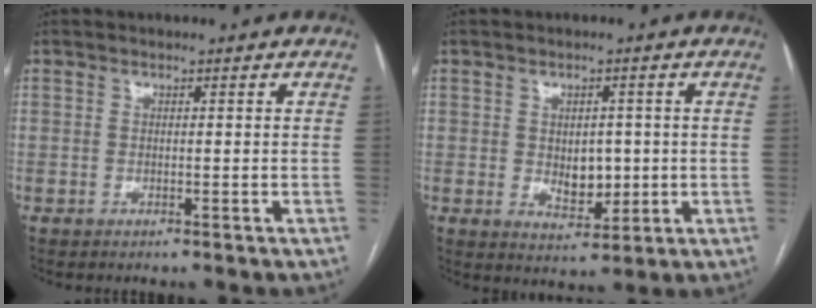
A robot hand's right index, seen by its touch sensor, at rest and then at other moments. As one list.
[{"total": 5.2, "force": [-0.1, 3.3, 4.1], "torque": [-0.055, -0.001, 0.010]}]